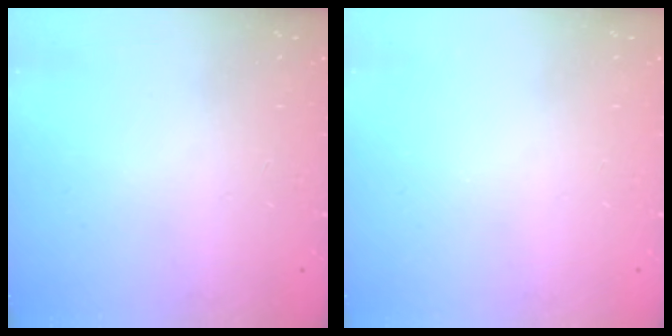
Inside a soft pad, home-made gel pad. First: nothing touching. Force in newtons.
{"total": 0.0}